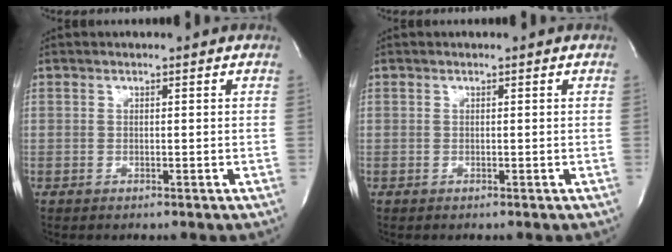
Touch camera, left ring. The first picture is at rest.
{"total": 0.0}